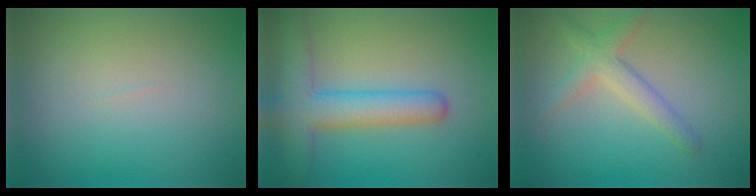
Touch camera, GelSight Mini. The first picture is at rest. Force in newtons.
{"total": 5.8, "press": 5.8, "slide": 0.3}
{"total": 2.7, "press": 2.7, "slide": 0.1}